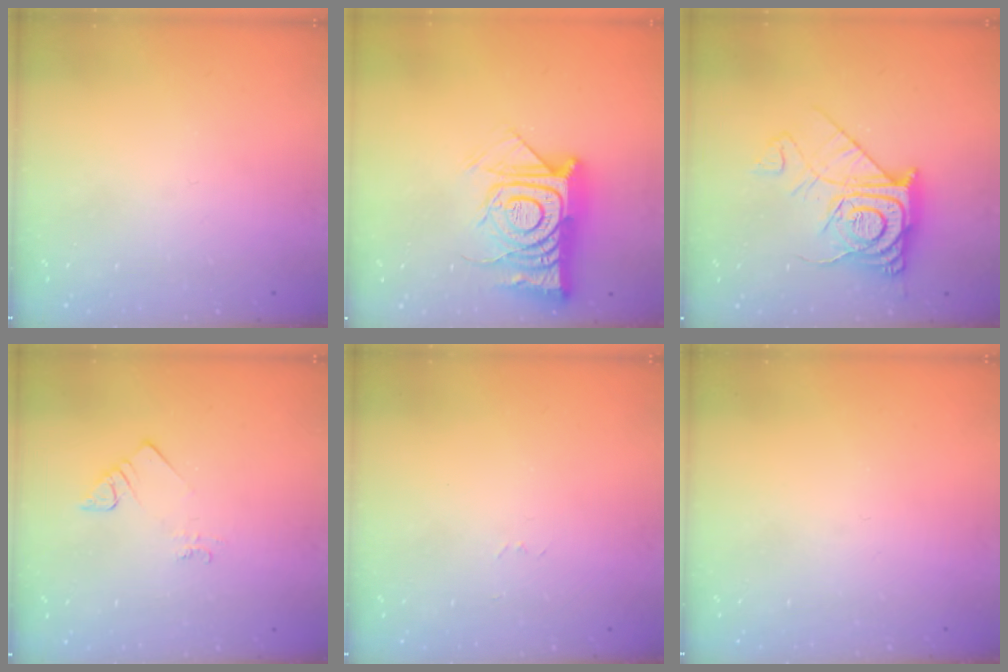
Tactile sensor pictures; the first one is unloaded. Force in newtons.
{"total": 16.9, "press": 16.9, "slide": 1.2}
{"total": 15.1, "press": 15.0, "slide": 1.4}
{"total": 2.1, "press": 2.0, "slide": 0.5}
{"total": 2.6, "press": 2.6, "slide": 0.4}
{"total": 0.0}